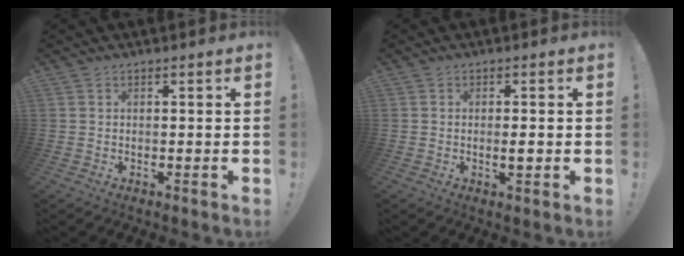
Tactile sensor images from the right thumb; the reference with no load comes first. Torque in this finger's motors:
{"motor_torque": [-0.31, -0.21, -0.06, 0.13, -0.02]}